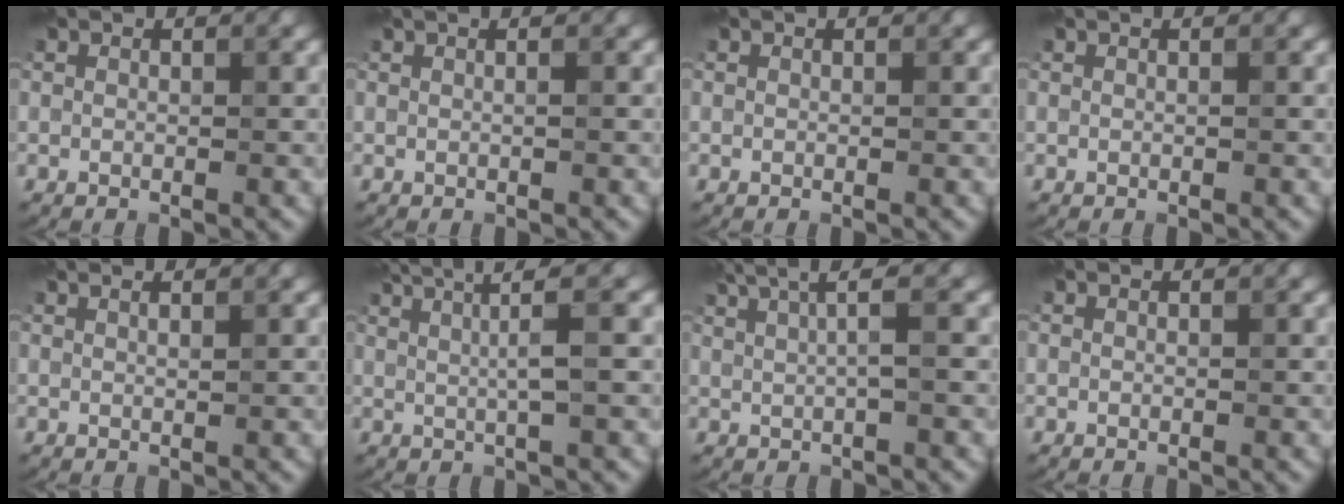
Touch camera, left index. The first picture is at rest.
{"total": 1.1, "force": [0.3, 0.4, 0.9], "torque": [-0.011, 0.000, -0.005]}
{"total": 0.0}
{"total": 0.0}
{"total": 1.0, "force": [0.7, 0.3, 0.7], "torque": [-0.004, -0.001, 0.005]}
{"total": 5.1, "force": [2.4, 0.9, 4.4], "torque": [-0.063, 0.014, 0.029]}
{"total": 4.5, "force": [2.2, 1.3, 3.7], "torque": [-0.047, 0.012, 0.024]}
{"total": 0.0}